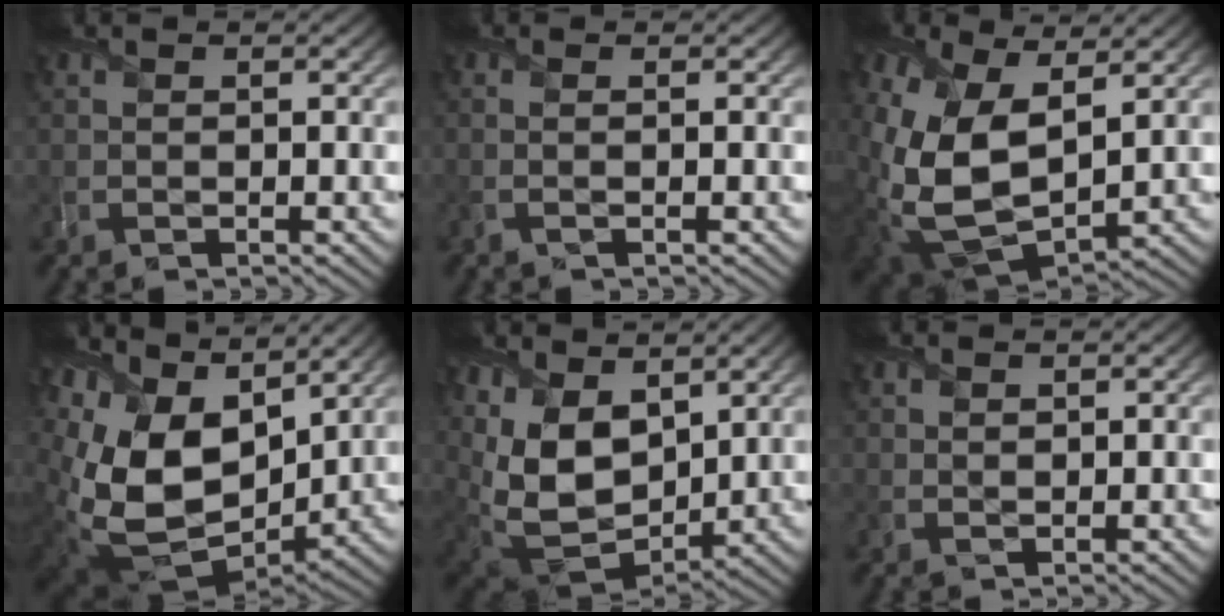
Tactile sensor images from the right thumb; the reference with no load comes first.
{"total": 1.0, "force": [-0.2, 0.0, 1.0], "torque": [-0.019, 0.002, -0.009]}
{"total": 16.1, "force": [1.4, 10.0, 12.4], "torque": [-0.302, -0.044, 0.044]}
{"total": 17.4, "force": [3.2, 11.8, 12.3], "torque": [-0.304, -0.021, 0.078]}
{"total": 13.5, "force": [4.6, 8.6, 9.4], "torque": [-0.233, 0.002, 0.098]}
{"total": 0.9, "force": [0.6, 0.6, 0.1], "torque": [-0.006, -0.002, 0.015]}